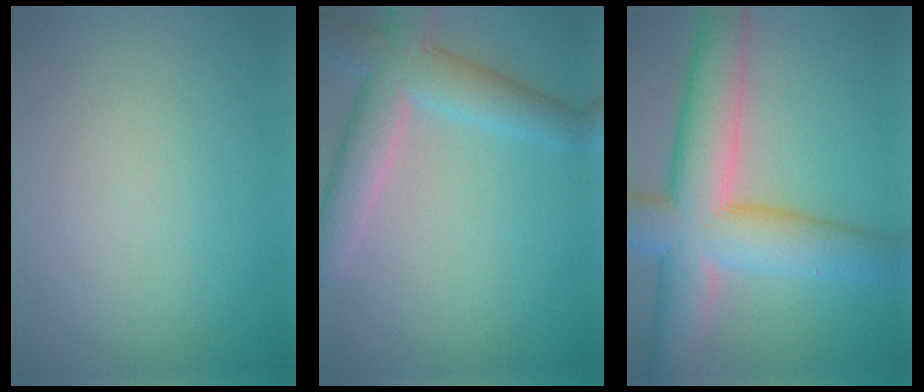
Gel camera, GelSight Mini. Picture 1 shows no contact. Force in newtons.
{"total": 6.3, "press": 6.3, "slide": 0.2}
{"total": 10.9, "press": 10.9, "slide": 0.5}